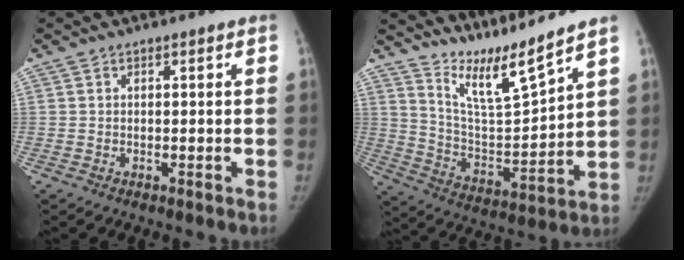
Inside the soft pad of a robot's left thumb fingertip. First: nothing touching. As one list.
[{"total": 11.6, "force": [10.5, -0.6, 4.9], "torque": [-0.079, -0.086, 0.207]}]